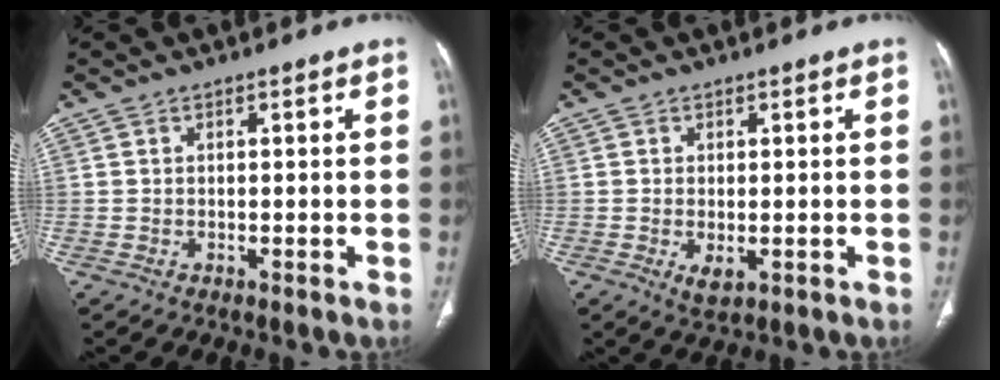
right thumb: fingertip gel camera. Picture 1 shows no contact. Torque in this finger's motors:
{"motor_torque": [-0.31, 0.22, -0.24, 0.30, 0.09]}